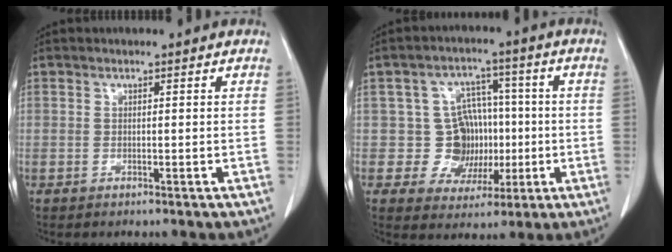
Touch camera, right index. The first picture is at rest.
{"total": 8.1, "force": [-0.4, 7.8, 2.4], "torque": [-0.022, 0.032, 0.003]}